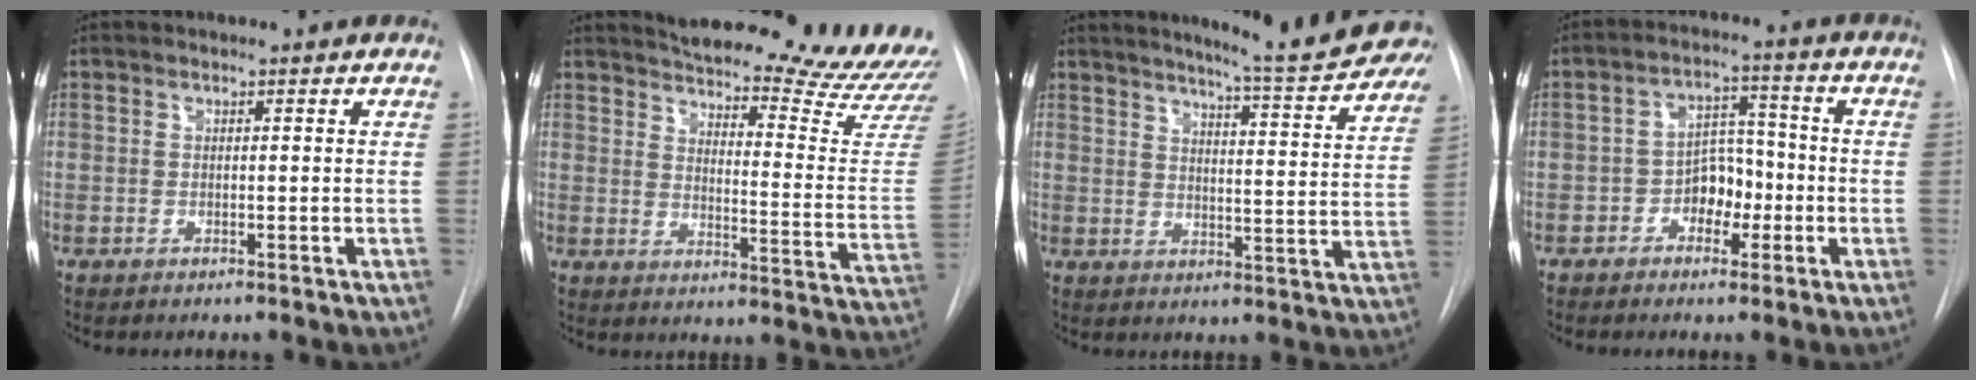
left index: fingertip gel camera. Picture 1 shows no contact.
{"total": 28.2, "force": [26.1, 3.0, 10.2], "torque": [-0.141, -0.143, 0.306]}
{"total": 15.8, "force": [14.6, 0.0, 6.2], "torque": [-0.089, -0.051, 0.175]}
{"total": 5.7, "force": [-2.1, 3.7, 3.8], "torque": [-0.058, 0.021, -0.038]}